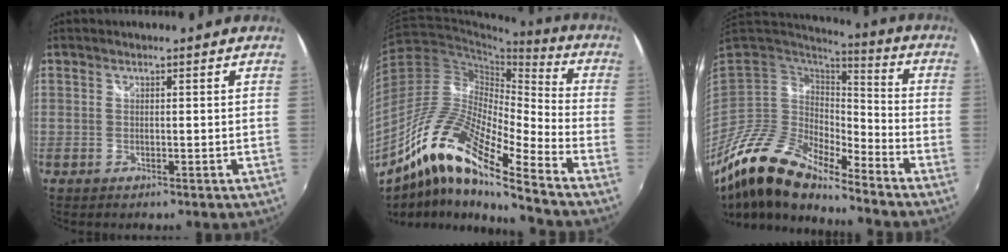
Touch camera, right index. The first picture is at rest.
{"total": 16.9, "force": [-11.2, 2.7, 12.3], "torque": [-0.228, -0.003, -0.232]}
{"total": 16.2, "force": [-13.2, 3.5, 8.7], "torque": [-0.161, -0.025, -0.257]}